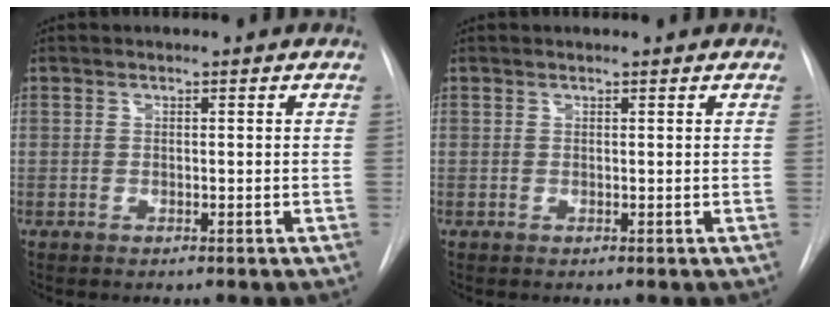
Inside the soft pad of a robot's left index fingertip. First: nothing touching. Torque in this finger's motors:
{"motor_torque": [-0.34, 0.17, -0.01, -0.01]}